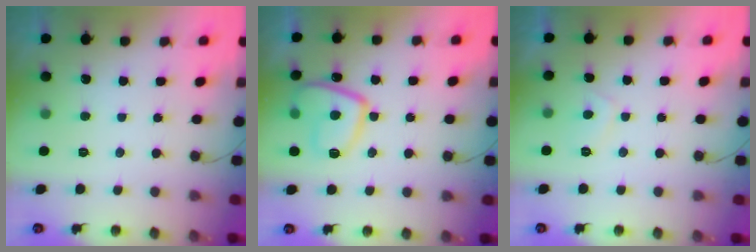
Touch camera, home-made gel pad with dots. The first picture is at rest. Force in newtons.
{"total": 12.2, "press": 12.2, "slide": 1.2}
{"total": 1.9, "press": 1.8, "slide": 0.7}